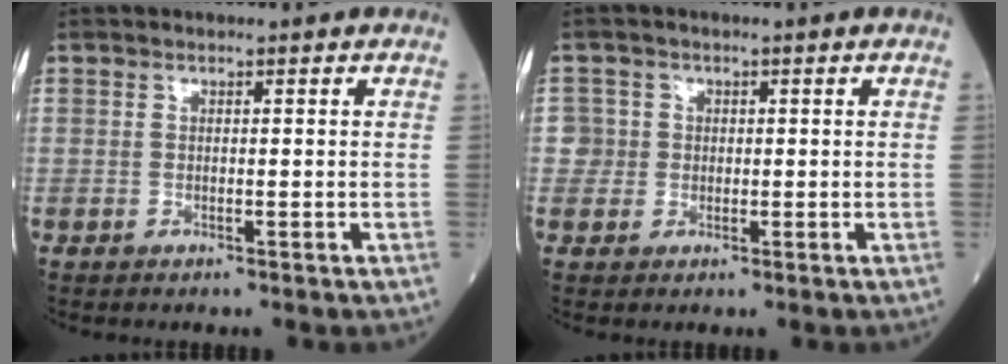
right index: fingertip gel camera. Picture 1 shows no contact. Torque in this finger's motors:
{"motor_torque": [0.28, 0.00, 0.02, 0.01]}